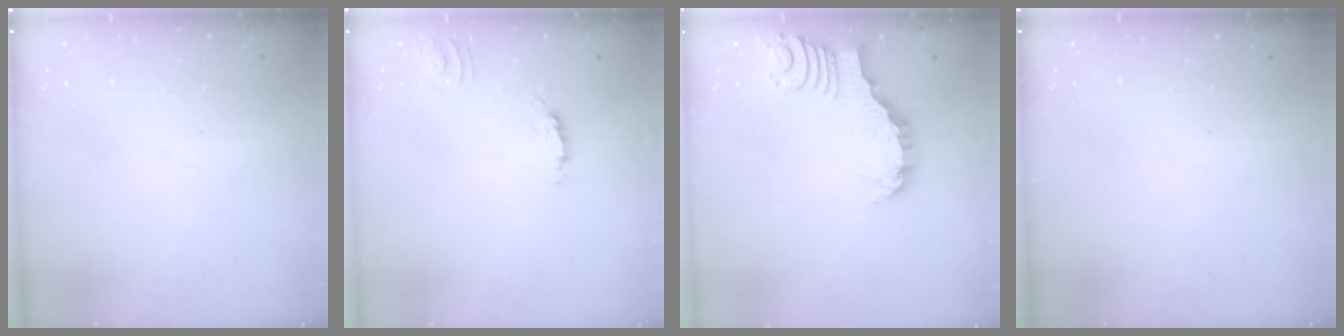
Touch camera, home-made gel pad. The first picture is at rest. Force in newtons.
{"total": 2.5, "press": 2.5, "slide": 0.1}
{"total": 3.6, "press": 3.5, "slide": 0.4}
{"total": 0.0}